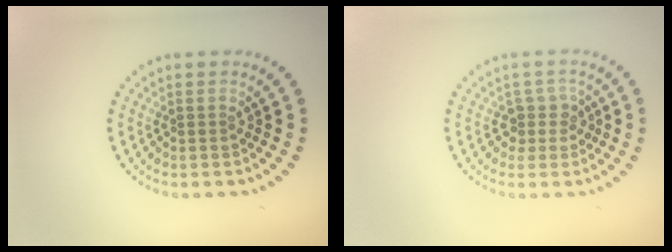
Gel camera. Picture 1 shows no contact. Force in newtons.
{"total": 2.0, "press": 1.6, "slide": 1.2}